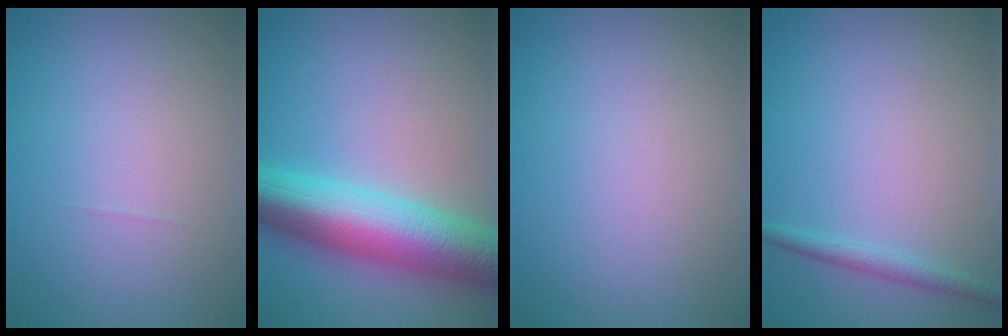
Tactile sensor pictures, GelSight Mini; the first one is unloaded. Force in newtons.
{"total": 9.9, "press": 9.9, "slide": 0.1}
{"total": 0.0}
{"total": 1.5, "press": 1.5, "slide": 0.1}